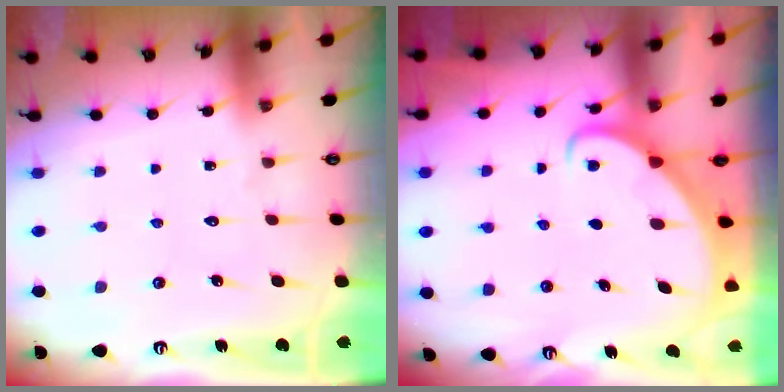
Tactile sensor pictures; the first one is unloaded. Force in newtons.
{"total": 2.0, "press": 2.0, "slide": 0.3}